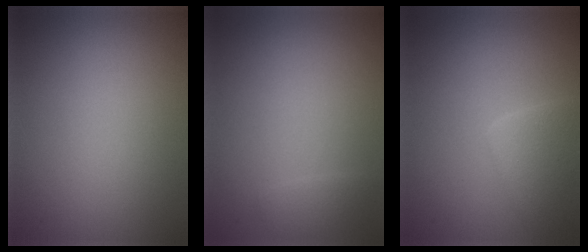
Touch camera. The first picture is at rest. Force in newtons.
{"total": 1.0, "press": 1.0, "slide": 0.2}
{"total": 3.6, "press": 3.6, "slide": 0.2}